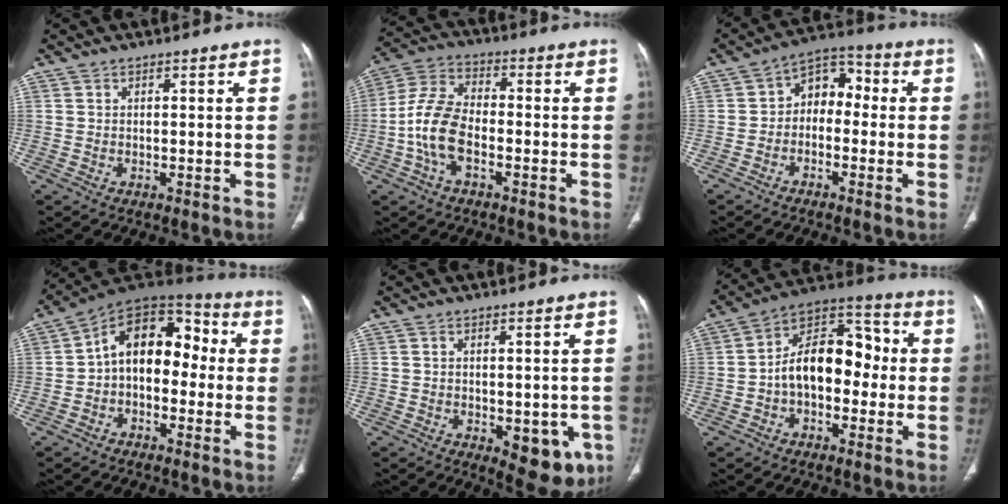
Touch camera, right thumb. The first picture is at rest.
{"total": 10.5, "force": [-2.9, 5.7, 8.3], "torque": [-0.174, 0.033, -0.062]}
{"total": 7.9, "force": [-0.9, 5.7, 5.3], "torque": [-0.047, 0.041, -0.033]}
{"total": 14.2, "force": [-0.4, 9.5, 10.6], "torque": [-0.121, 0.053, -0.023]}
{"total": 9.3, "force": [-2.9, 4.7, 7.5], "torque": [-0.063, -0.007, -0.025]}
{"total": 14.8, "force": [-1.1, 9.4, 11.4], "torque": [-0.152, 0.050, -0.032]}